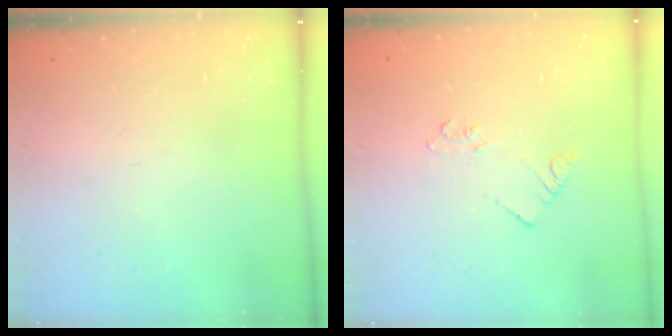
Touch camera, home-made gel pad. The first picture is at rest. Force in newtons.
{"total": 3.6, "press": 3.6, "slide": 0.6}